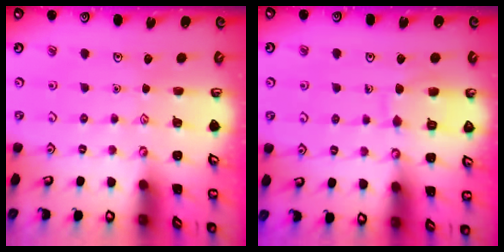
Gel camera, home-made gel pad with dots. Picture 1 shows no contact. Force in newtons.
{"total": 8.3, "press": 8.3, "slide": 0.8}